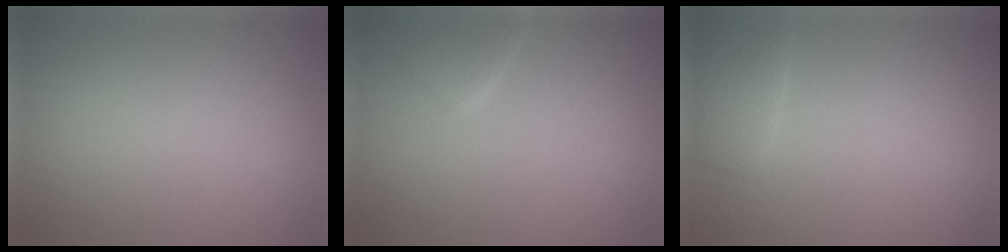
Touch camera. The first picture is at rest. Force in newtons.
{"total": 2.4, "press": 2.4, "slide": 0.1}
{"total": 2.1, "press": 2.1, "slide": 0.1}